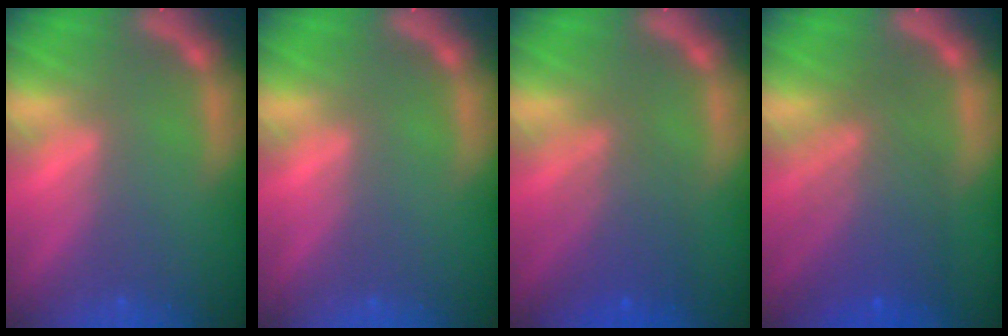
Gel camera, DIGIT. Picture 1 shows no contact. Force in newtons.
{"total": 0.0}
{"total": 4.6}
{"total": 6.6}